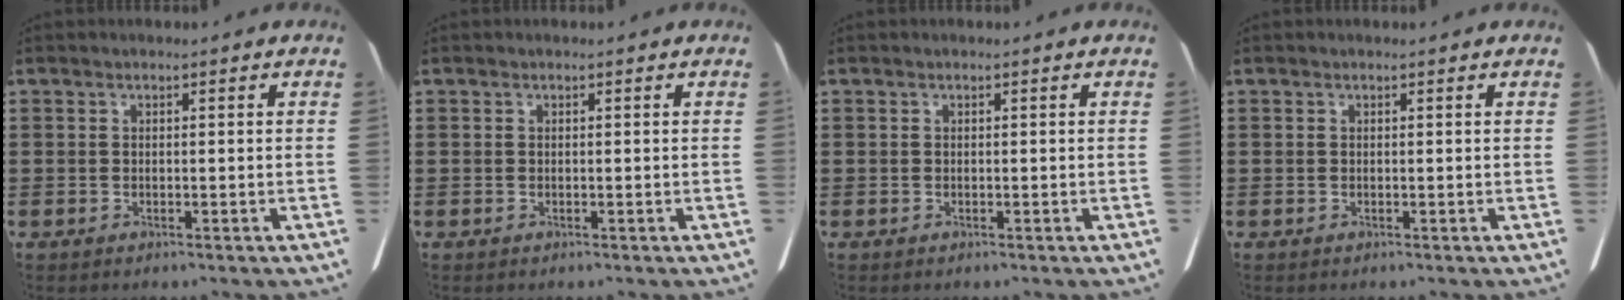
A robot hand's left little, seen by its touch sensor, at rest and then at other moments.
{"total": 0.0}
{"total": 0.0}
{"total": 0.0}